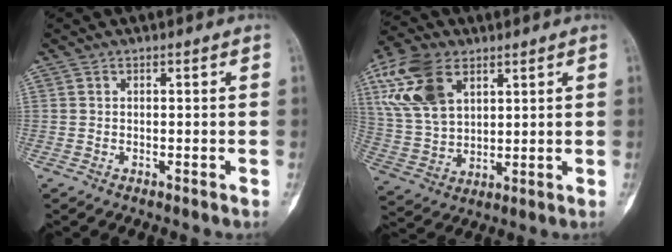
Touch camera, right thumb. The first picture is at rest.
{"total": 14.7, "force": [6.5, 9.0, 9.6], "torque": [-0.186, -0.012, 0.134]}